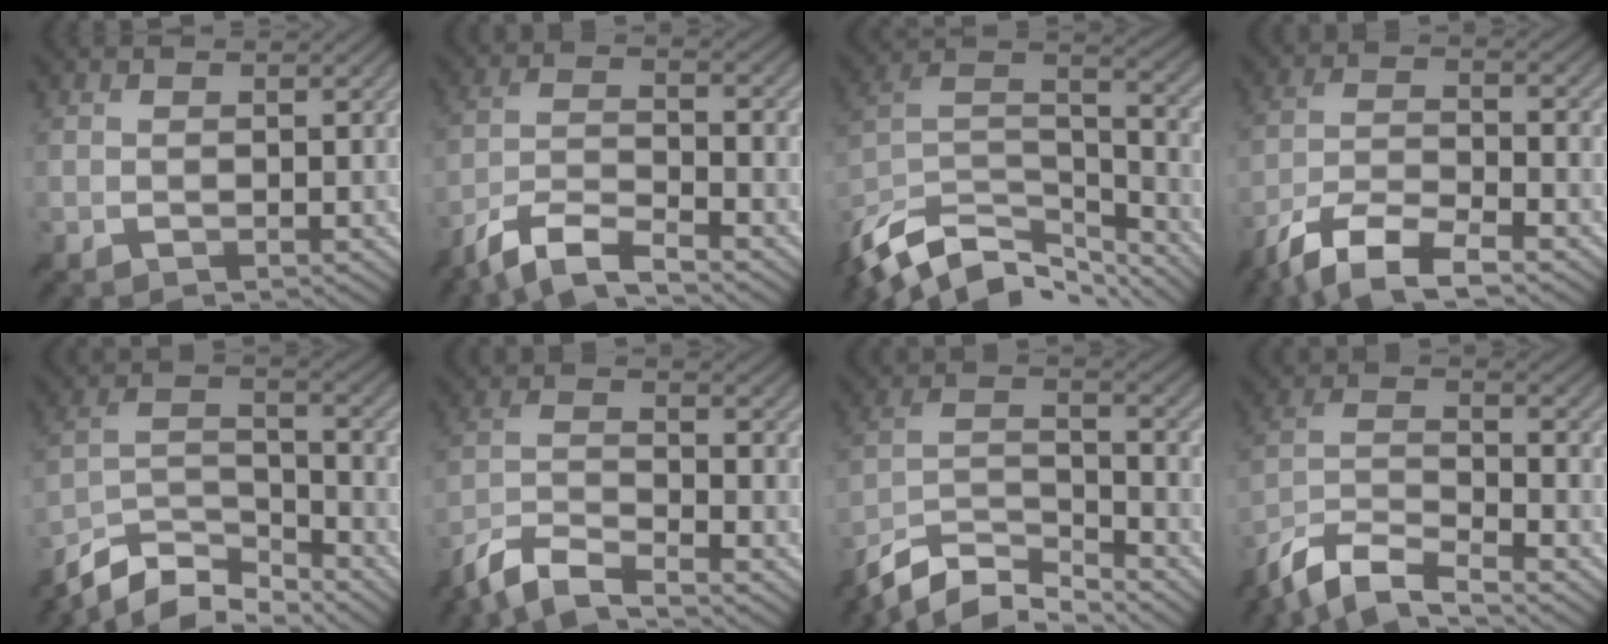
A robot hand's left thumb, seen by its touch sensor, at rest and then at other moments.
{"total": 8.0, "force": [-6.4, 1.6, 4.5], "torque": [-0.091, -0.007, -0.133]}
{"total": 14.6, "force": [-10.8, 6.3, 7.4], "torque": [-0.211, -0.016, -0.184]}
{"total": 8.9, "force": [-6.6, 2.4, 5.6], "torque": [-0.118, -0.009, -0.135]}
{"total": 10.2, "force": [-8.9, 2.8, 4.2], "torque": [-0.086, 0.001, -0.175]}
{"total": 7.6, "force": [-6.5, 1.4, 3.8], "torque": [-0.076, -0.009, -0.135]}
{"total": 10.1, "force": [-8.7, 2.5, 4.6], "torque": [-0.092, -0.004, -0.173]}
{"total": 9.6, "force": [-8.0, 2.1, 5.0], "torque": [-0.104, -0.007, -0.161]}